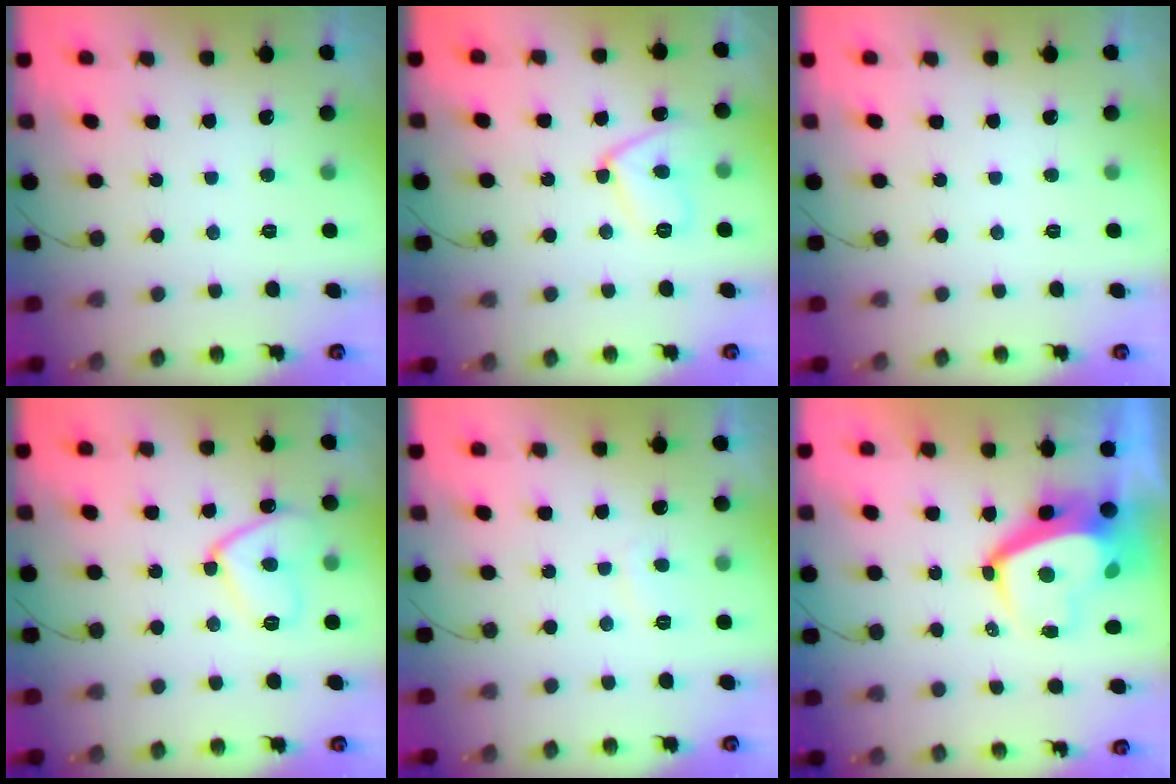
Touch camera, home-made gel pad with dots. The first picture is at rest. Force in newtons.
{"total": 8.8, "press": 8.7, "slide": 0.8}
{"total": 0.0}
{"total": 11.2, "press": 11.1, "slide": 1.0}
{"total": 2.0, "press": 1.9, "slide": 0.6}
{"total": 8.8, "press": 8.8, "slide": 0.7}